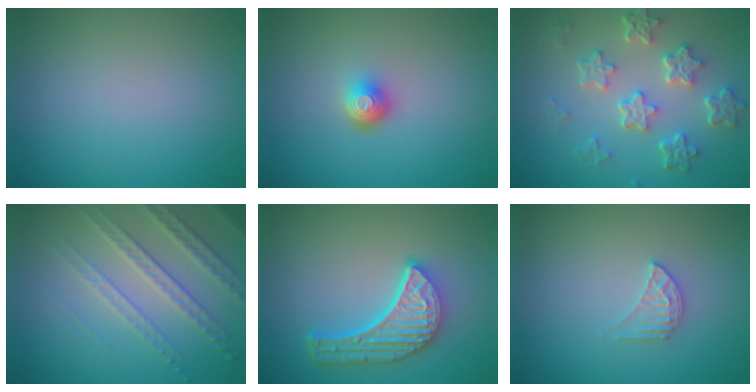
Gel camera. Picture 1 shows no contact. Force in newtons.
{"total": 2.2, "press": 1.5, "slide": 1.6}
{"total": 5.6, "press": 4.3, "slide": 3.6}
{"total": 3.8, "press": 3.4, "slide": 1.5}
{"total": 5.8, "press": 4.5, "slide": 3.7}
{"total": 1.7, "press": 1.7, "slide": 0.1}